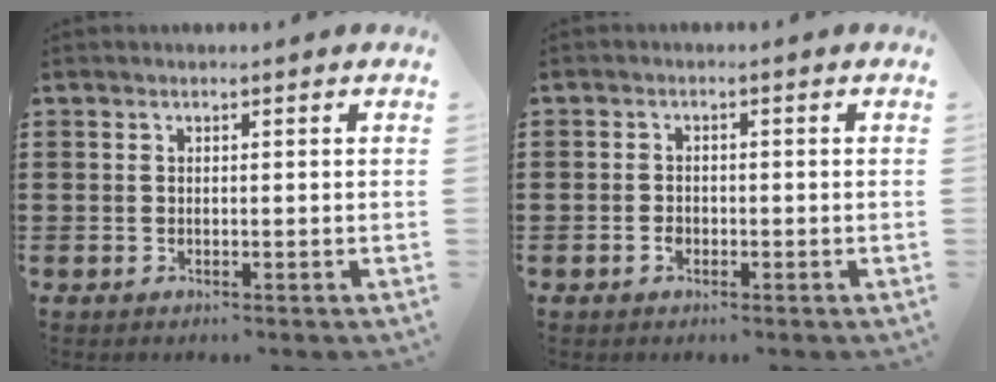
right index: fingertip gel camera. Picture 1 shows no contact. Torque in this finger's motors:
{"motor_torque": [-0.41, 0.81, 0.00, 0.00]}